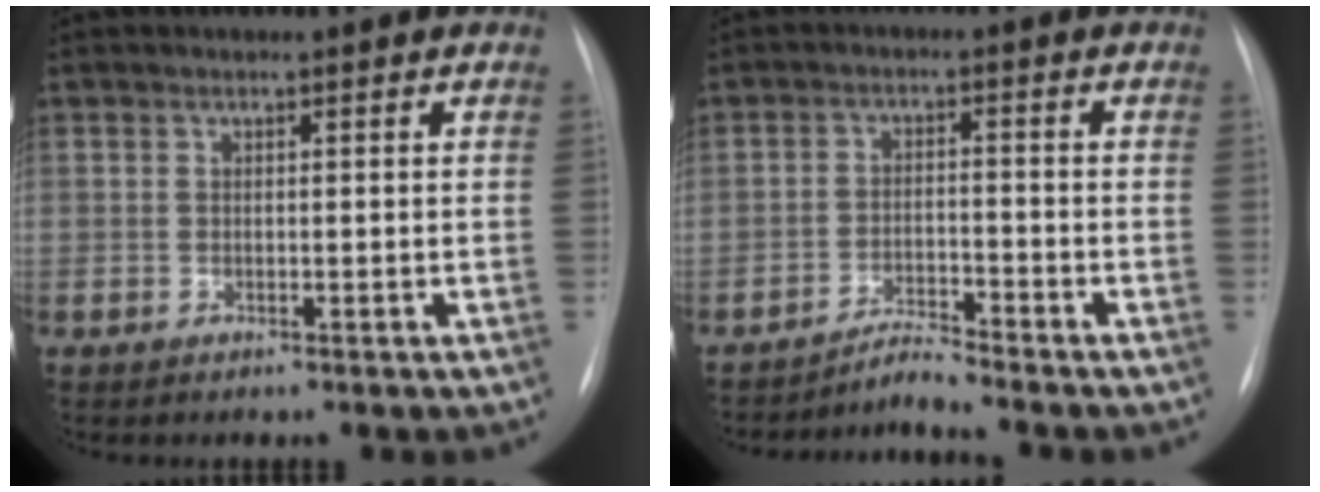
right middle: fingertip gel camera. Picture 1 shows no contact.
{"total": 3.4, "force": [-3.2, -1.1, -0.1], "torque": [0.001, -0.017, -0.058]}